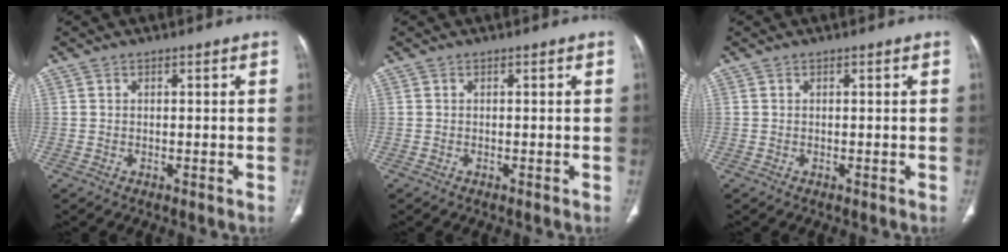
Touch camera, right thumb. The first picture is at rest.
{"total": 0.0}
{"total": 0.0}